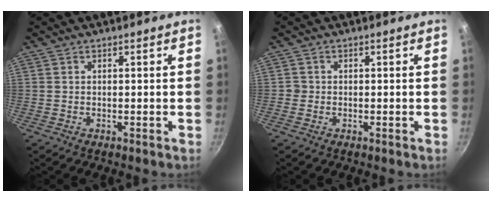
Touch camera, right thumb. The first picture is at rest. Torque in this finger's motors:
{"motor_torque": [0.18, 0.07, 0.34, -0.12, -0.03]}